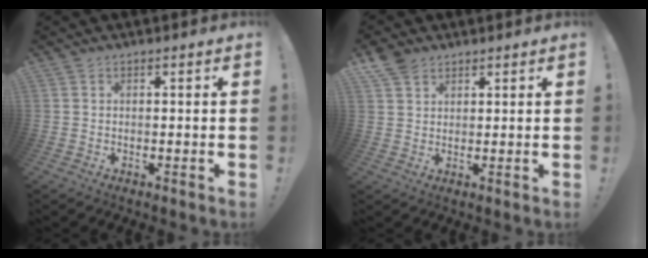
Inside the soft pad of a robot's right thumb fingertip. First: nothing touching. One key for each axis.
{"total": 5.0, "fx": 3.5, "fy": 3.1, "fz": 1.7, "tx": -0.029, "ty": -0.016, "tz": 0.067}